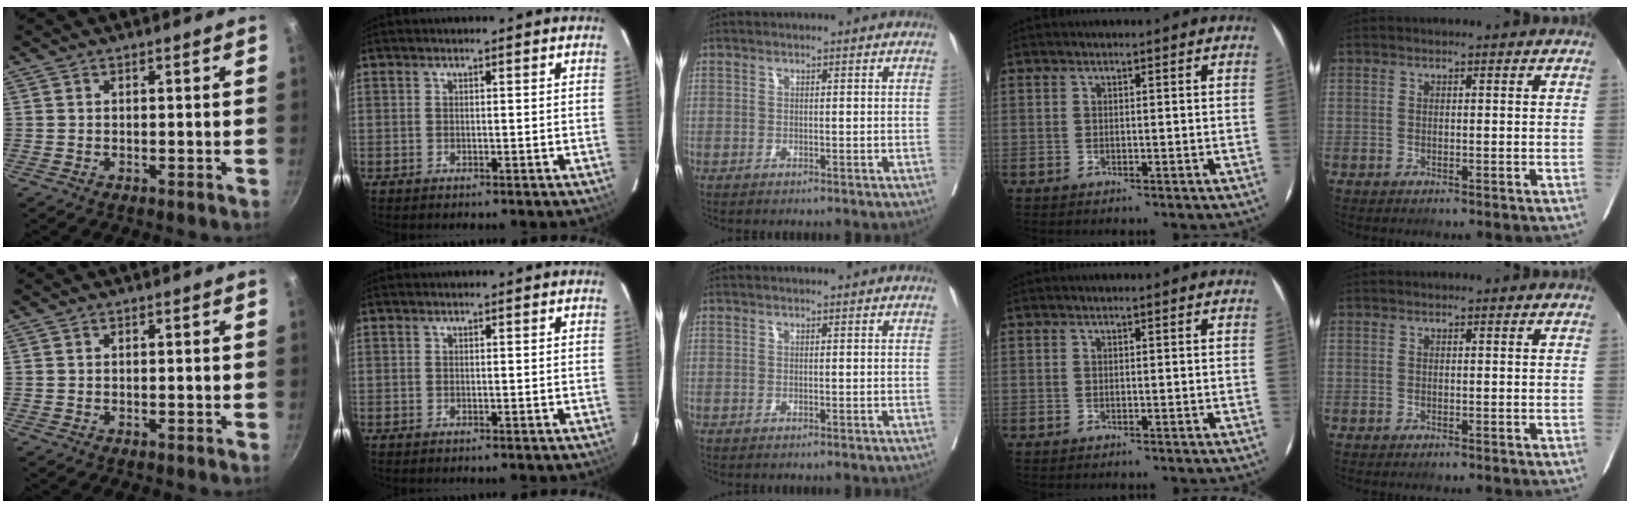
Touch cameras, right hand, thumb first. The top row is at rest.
{}